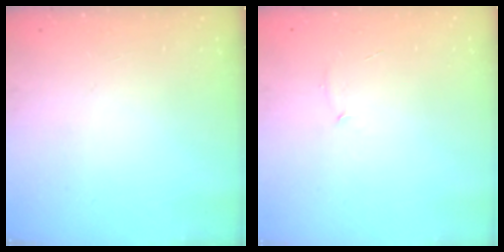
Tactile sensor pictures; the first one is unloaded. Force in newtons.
{"total": 3.9, "press": 3.8, "slide": 1.0}